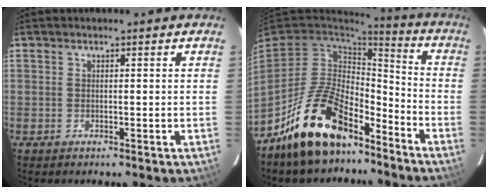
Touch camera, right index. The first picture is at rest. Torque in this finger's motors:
{"motor_torque": [1.06, -1.08, 0.59, 0.21]}